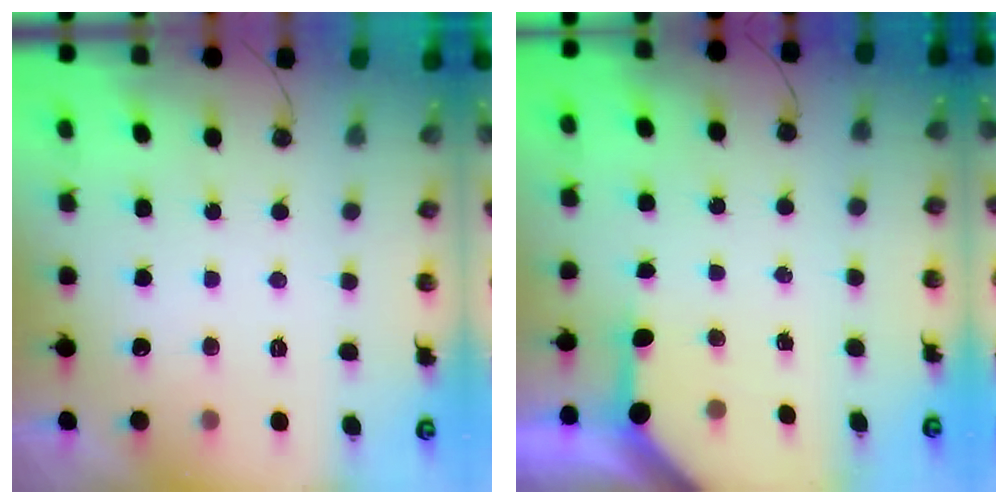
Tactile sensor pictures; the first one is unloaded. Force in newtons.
{"total": 3.4, "press": 3.4, "slide": 0.4}